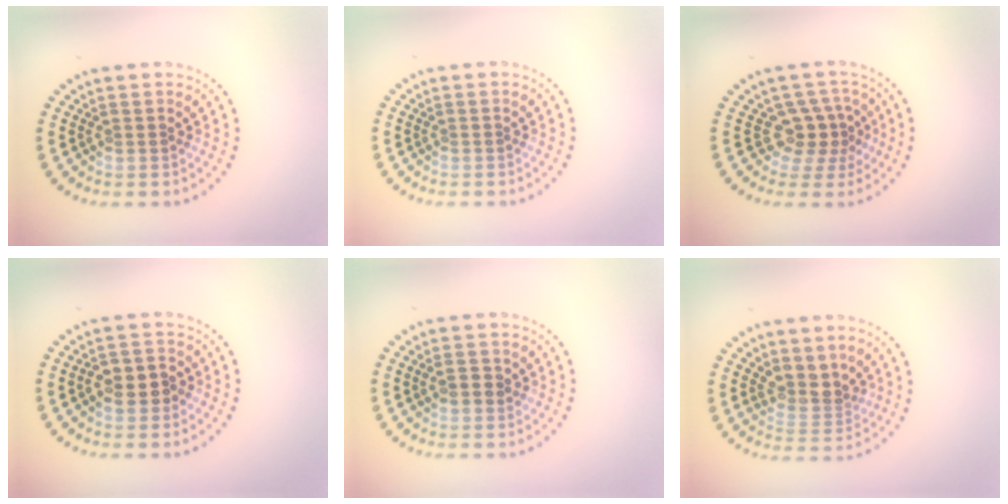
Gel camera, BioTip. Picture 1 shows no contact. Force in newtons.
{"total": 0.0}
{"total": 2.9, "press": 2.2, "slide": 1.9}
{"total": 2.6, "press": 2.4, "slide": 1.0}
{"total": 1.2, "press": 1.2, "slide": 0.0}
{"total": 2.5, "press": 1.9, "slide": 1.7}